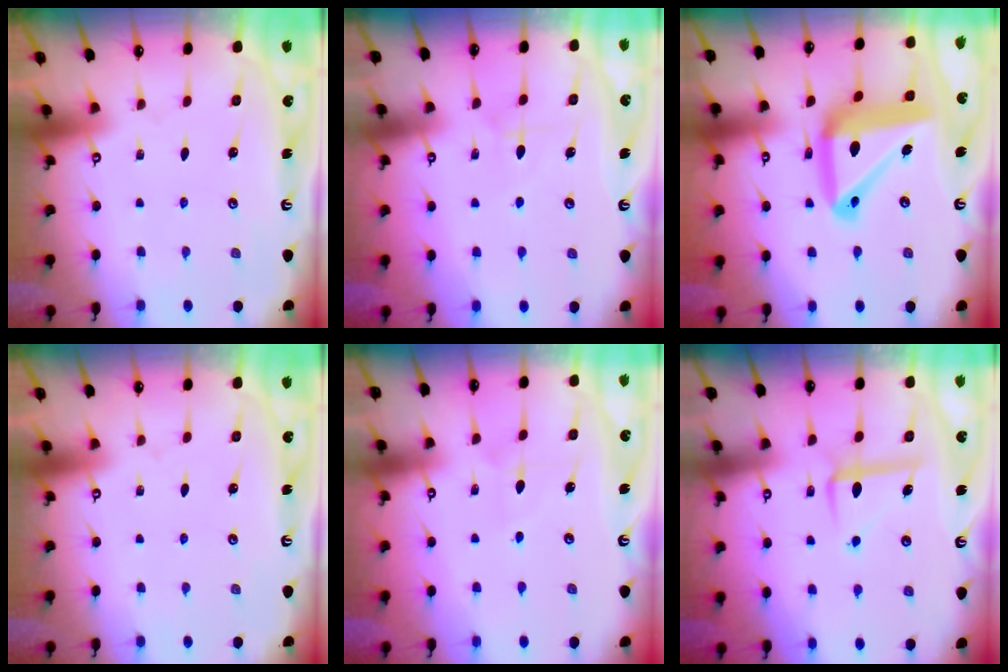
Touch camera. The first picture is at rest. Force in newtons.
{"total": 6.3, "press": 6.2, "slide": 0.7}
{"total": 18.6, "press": 18.5, "slide": 2.0}
{"total": 0.0}
{"total": 5.5, "press": 5.5, "slide": 0.5}
{"total": 6.6, "press": 6.5, "slide": 1.1}